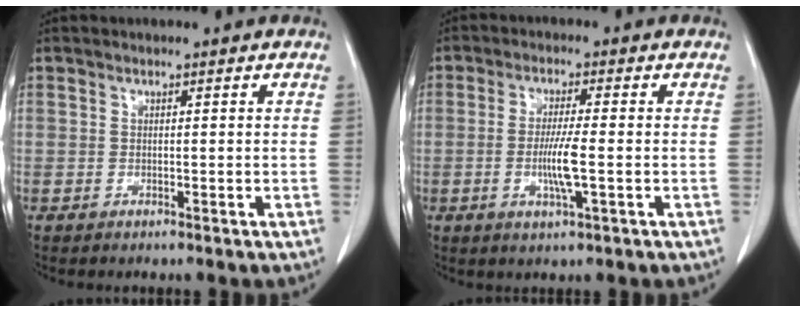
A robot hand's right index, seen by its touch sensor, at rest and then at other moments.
{"total": 5.7, "force": [-1.2, 0.1, 5.5], "torque": [-0.109, -0.011, -0.021]}